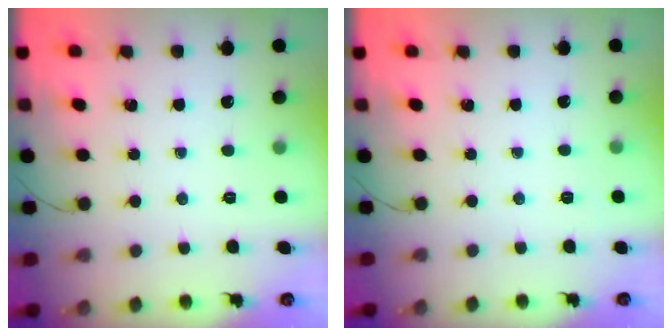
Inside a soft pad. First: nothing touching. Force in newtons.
{"total": 5.3, "press": 5.1, "slide": 1.4}